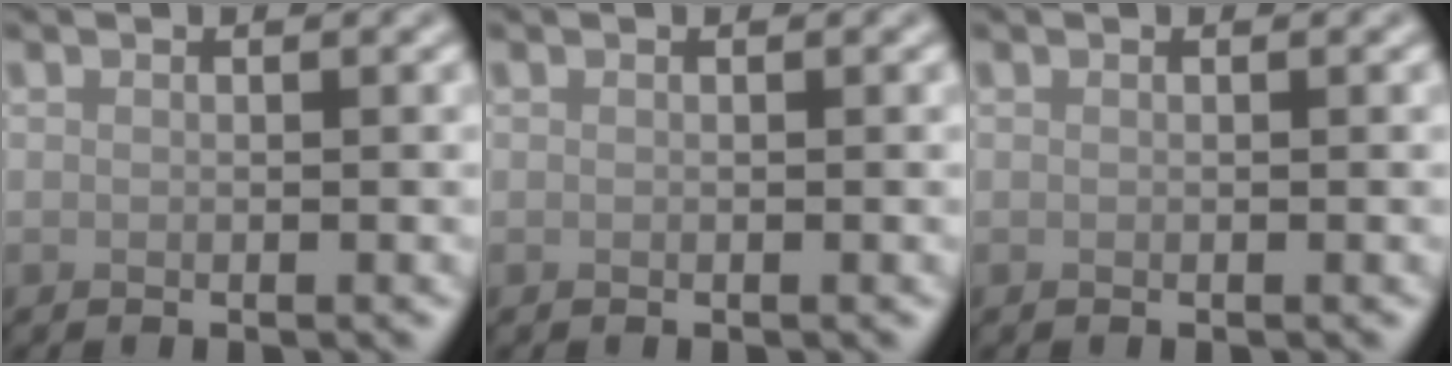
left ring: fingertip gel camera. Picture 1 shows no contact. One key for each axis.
{"total": 0.0}
{"total": 0.0}